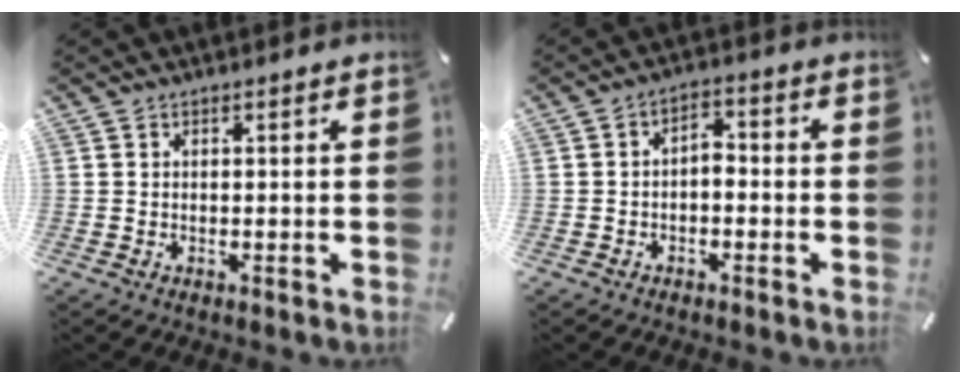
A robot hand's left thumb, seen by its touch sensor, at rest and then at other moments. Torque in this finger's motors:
{"motor_torque": [0.01, 0.02, 0.13, 0.34, 0.04]}